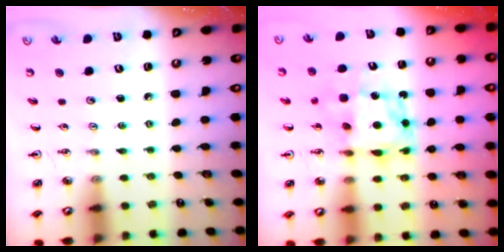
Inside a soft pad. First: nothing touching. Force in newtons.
{"total": 7.3, "press": 7.2, "slide": 0.6}